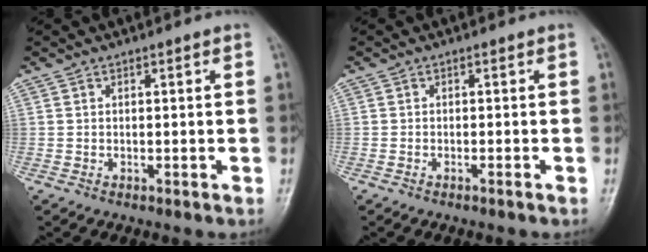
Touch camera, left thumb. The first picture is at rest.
{"total": 0.6, "force": [-0.5, -0.1, 0.2], "torque": [-0.006, 0.002, -0.010]}